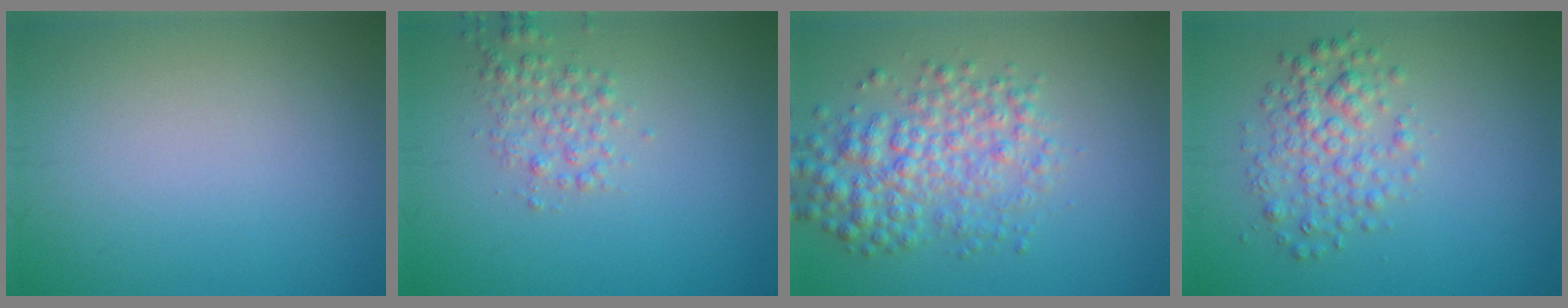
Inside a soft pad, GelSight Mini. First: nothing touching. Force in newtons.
{"total": 2.0, "press": 2.0, "slide": 0.1}
{"total": 5.0, "press": 5.0, "slide": 0.1}
{"total": 3.2, "press": 3.2, "slide": 0.1}